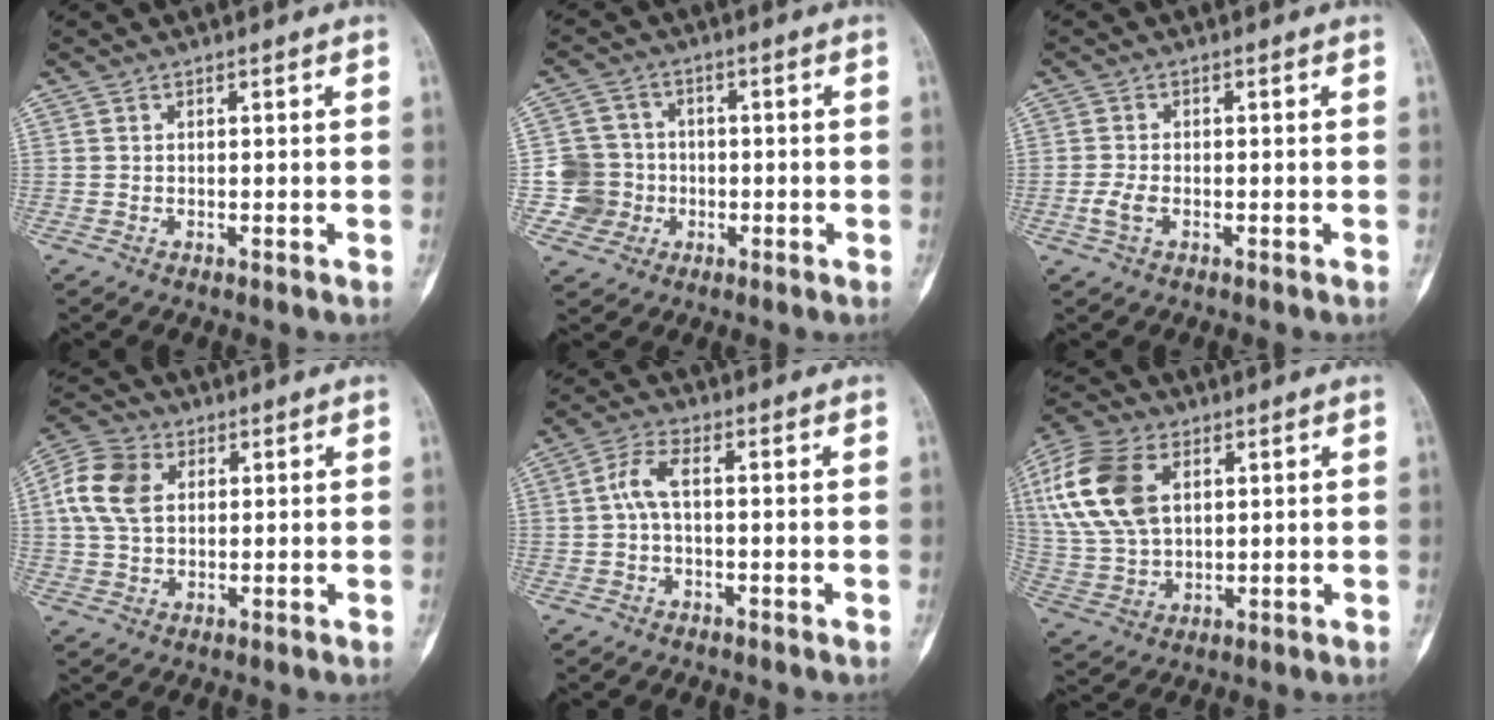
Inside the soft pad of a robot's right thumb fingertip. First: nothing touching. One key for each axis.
{"total": 7.1, "fx": -1.7, "fy": 6.9, "fz": 0.5, "tx": 0.023, "ty": 0.015, "tz": -0.035}
{"total": 2.7, "fx": -0.9, "fy": 1.4, "fz": 2.1, "tx": -0.054, "ty": 0.005, "tz": -0.020}
{"total": 9.4, "fx": 1.9, "fy": 6.7, "fz": 6.3, "tx": -0.130, "ty": 0.014, "tz": 0.033}
{"total": 4.4, "fx": 0.0, "fy": 1.8, "fz": 4.0, "tx": -0.094, "ty": 0.014, "tz": -0.006}
{"total": 16.5, "fx": 4.9, "fy": 10.4, "fz": 11.9, "tx": -0.249, "ty": 0.002, "tz": 0.095}